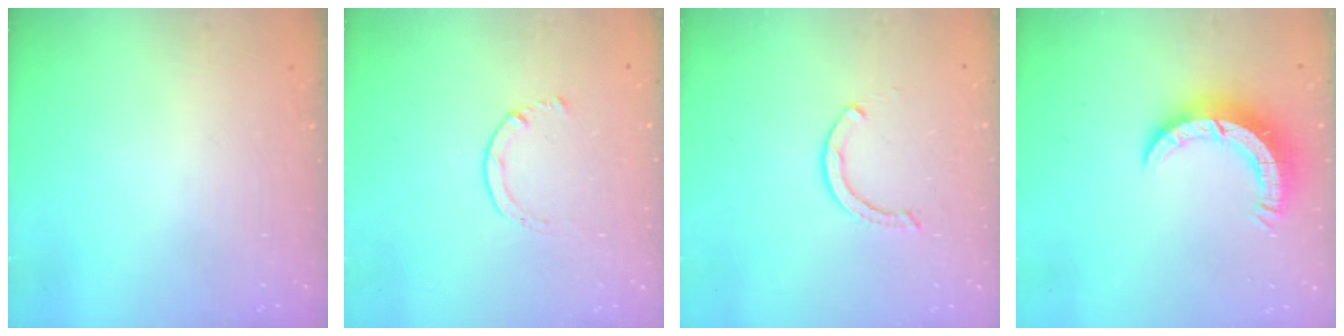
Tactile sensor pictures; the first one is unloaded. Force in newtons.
{"total": 2.0, "press": 1.9, "slide": 0.3}
{"total": 2.4, "press": 2.4, "slide": 0.0}
{"total": 8.0, "press": 7.9, "slide": 0.7}